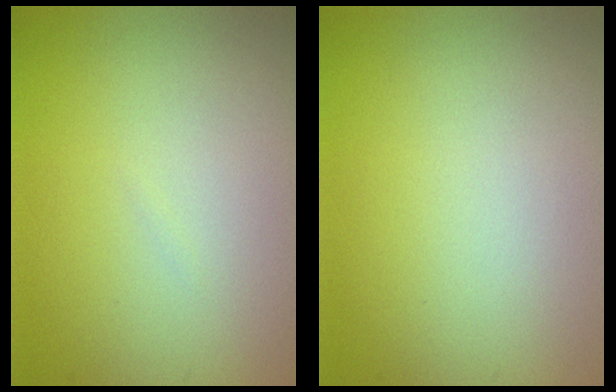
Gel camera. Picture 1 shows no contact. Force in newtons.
{"total": 0.0}